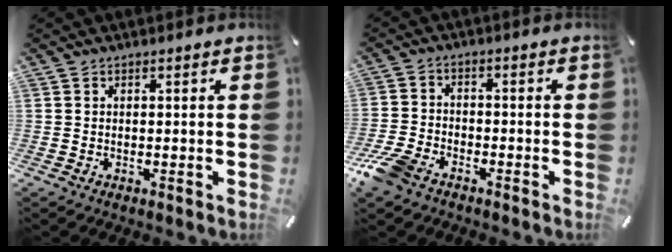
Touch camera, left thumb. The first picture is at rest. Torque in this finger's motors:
{"motor_torque": [-0.16, 0.38, 0.15, 0.13, 0.05]}